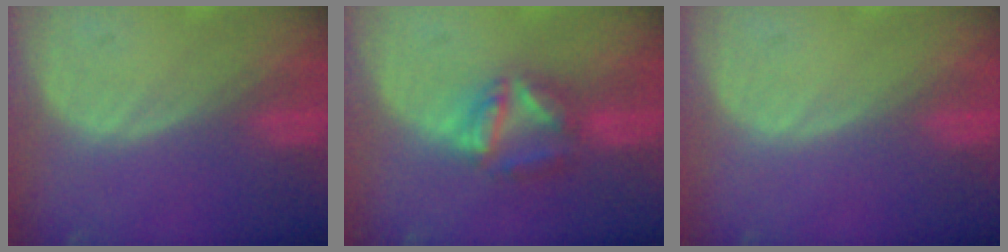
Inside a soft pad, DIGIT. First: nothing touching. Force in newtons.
{"total": 6.0, "press": 5.9, "slide": 1.0}
{"total": 0.0}